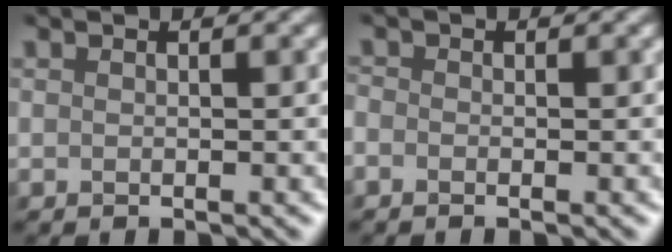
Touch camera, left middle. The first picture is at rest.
{"total": 1.1, "force": [-0.9, 0.4, 0.3], "torque": [-0.007, 0.002, -0.020]}